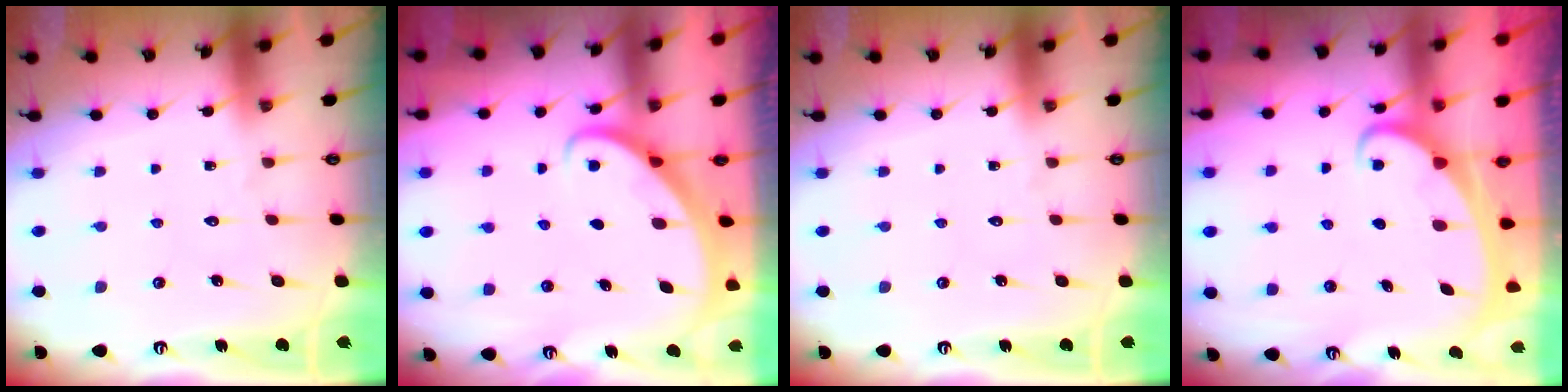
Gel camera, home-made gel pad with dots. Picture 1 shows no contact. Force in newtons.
{"total": 2.9, "press": 2.9, "slide": 0.2}
{"total": 0.0}
{"total": 2.0, "press": 2.0, "slide": 0.2}